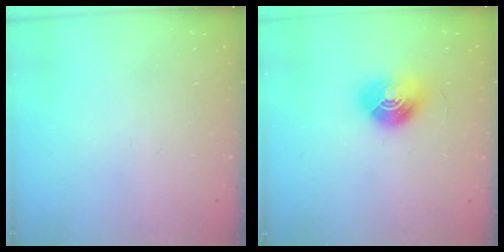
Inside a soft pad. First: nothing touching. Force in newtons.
{"total": 10.4, "press": 10.4, "slide": 0.3}